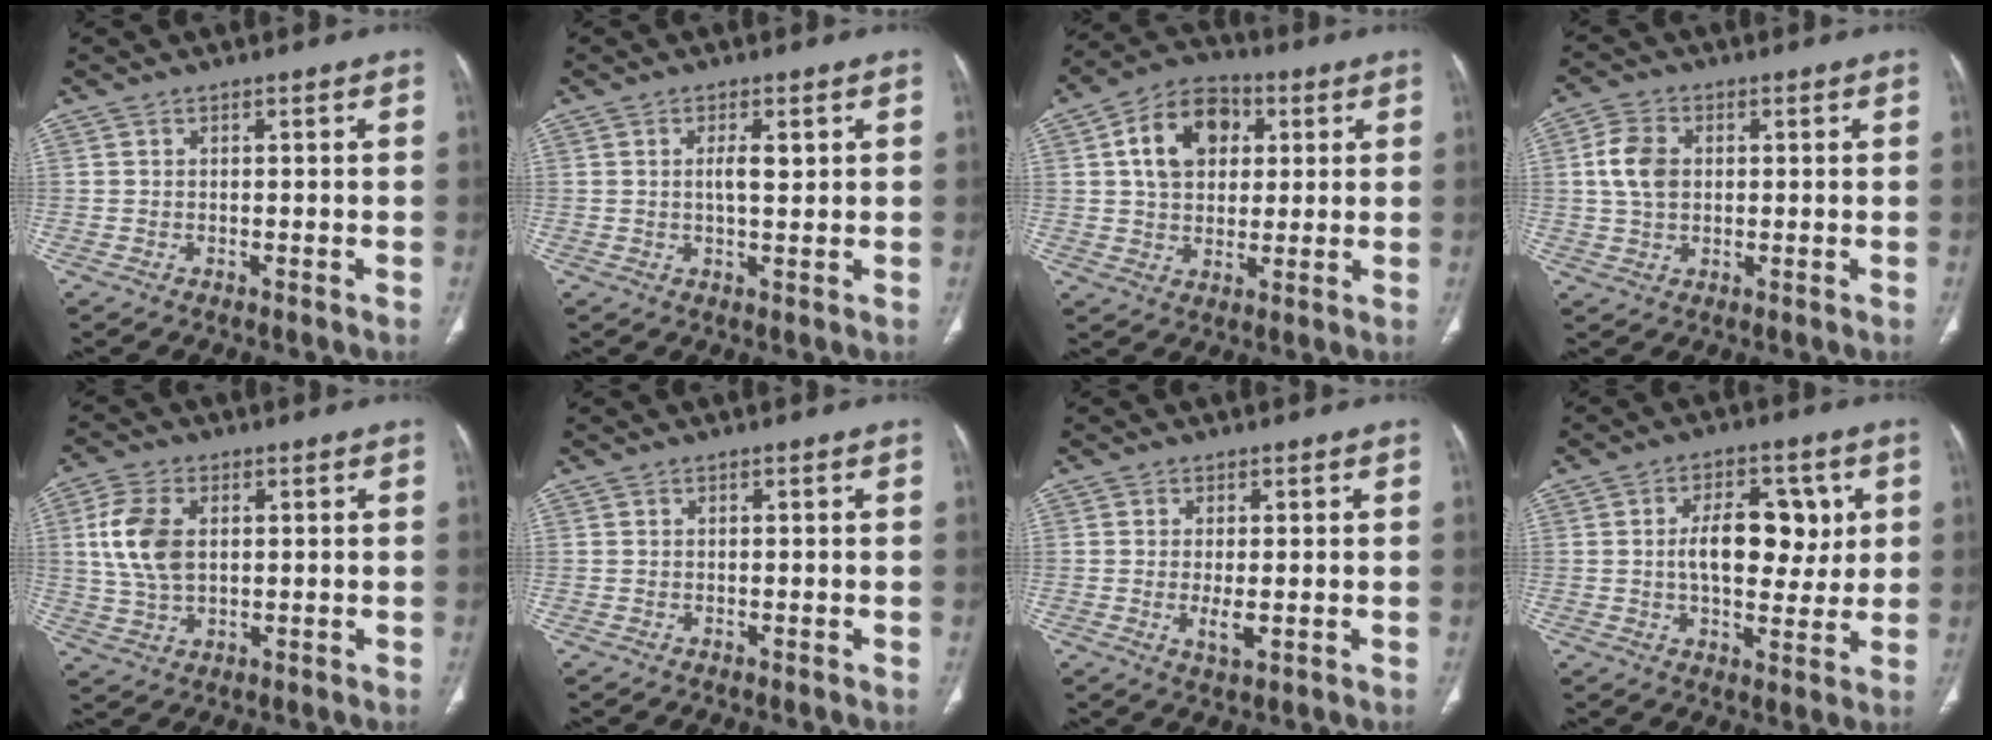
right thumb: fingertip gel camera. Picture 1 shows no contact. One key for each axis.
{"total": 3.3, "fx": 0.8, "fy": 1.1, "fz": 3.0, "tx": -0.047, "ty": -0.004, "tz": 0.012}
{"total": 13.1, "fx": 3.5, "fy": 9.5, "fz": 8.4, "tx": -0.112, "ty": 0.007, "tz": 0.051}
{"total": 6.6, "fx": 0.8, "fy": 4.8, "fz": 4.4, "tx": -0.083, "ty": 0.005, "tz": 0.014}
{"total": 9.5, "fx": 1.7, "fy": 5.9, "fz": 7.2, "tx": -0.151, "ty": 0.001, "tz": 0.037}
{"total": 0.0}
{"total": 3.4, "fx": -0.4, "fy": 1.3, "fz": 3.1, "tx": -0.060, "ty": -0.009, "tz": -0.006}
{"total": 12.2, "fx": 1.9, "fy": 7.0, "fz": 9.9, "tx": -0.110, "ty": -0.001, "tz": 0.030}